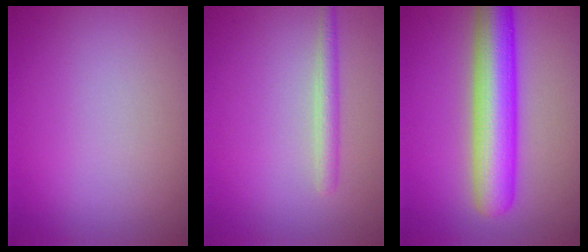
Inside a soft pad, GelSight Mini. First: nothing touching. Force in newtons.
{"total": 1.8, "press": 1.8, "slide": 0.1}
{"total": 8.1, "press": 8.1, "slide": 0.3}